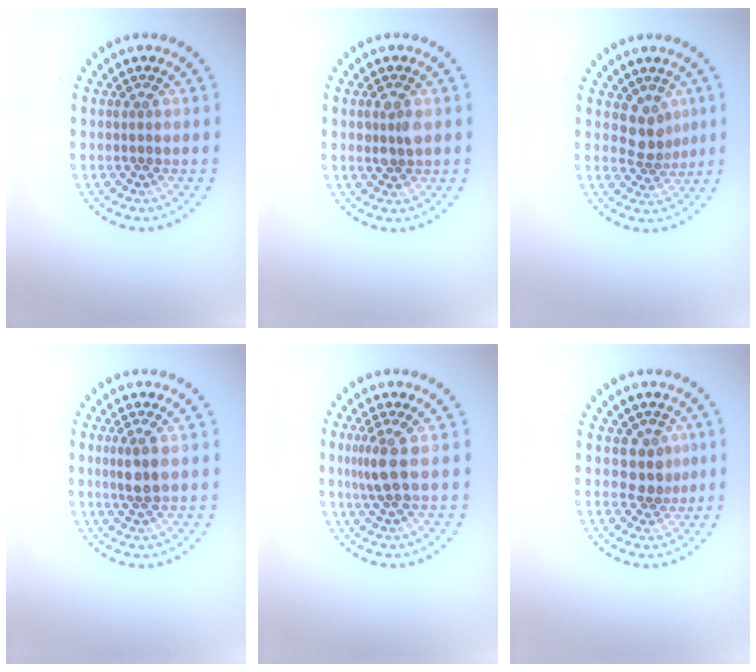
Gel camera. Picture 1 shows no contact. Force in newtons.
{"total": 2.0, "press": 1.9, "slide": 0.2}
{"total": 2.6, "press": 1.9, "slide": 1.7}
{"total": 2.0, "press": 1.8, "slide": 0.9}
{"total": 2.2, "press": 1.7, "slide": 1.4}
{"total": 2.1, "press": 1.6, "slide": 1.4}